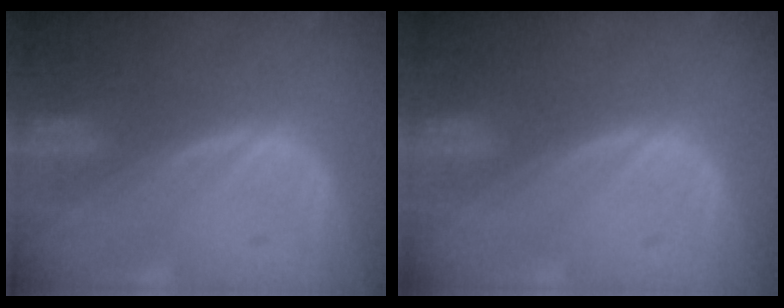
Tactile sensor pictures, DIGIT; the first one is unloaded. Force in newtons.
{"total": 0.0}